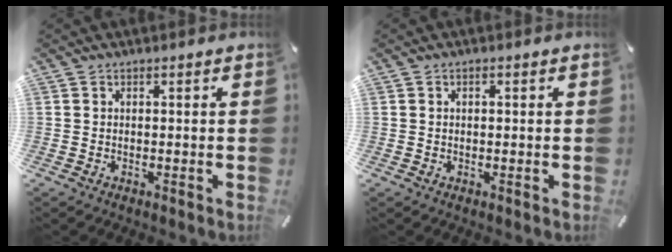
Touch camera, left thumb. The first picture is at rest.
{"total": 0.9, "force": [0.0, 0.5, 0.8], "torque": [-0.014, 0.002, 0.000]}